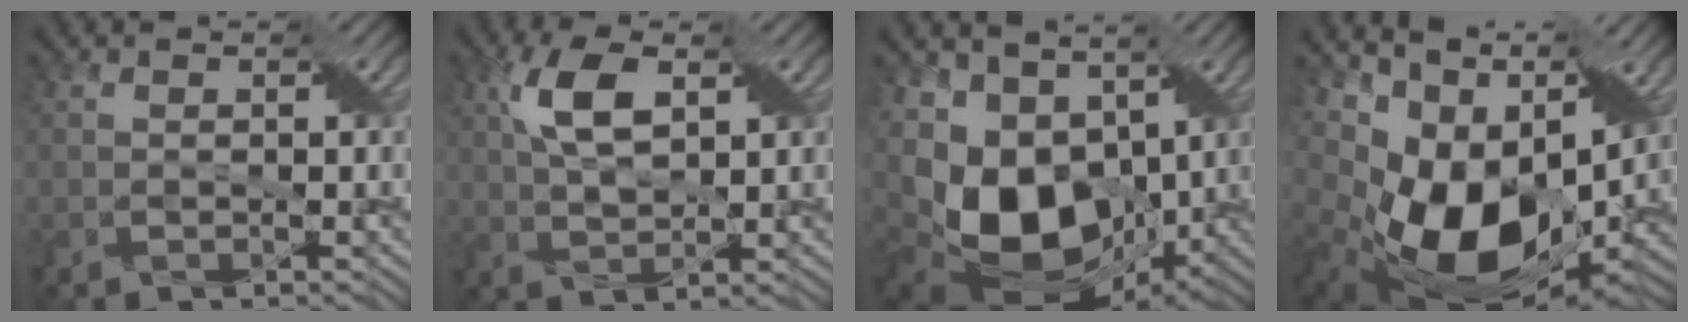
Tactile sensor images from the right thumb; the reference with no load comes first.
{"total": 6.2, "force": [2.4, 2.8, 5.0], "torque": [-0.113, 0.007, 0.043]}
{"total": 15.9, "force": [-0.4, 11.2, 11.2], "torque": [-0.269, -0.037, 0.006]}
{"total": 16.5, "force": [1.4, 11.5, 11.7], "torque": [-0.249, -0.033, 0.047]}